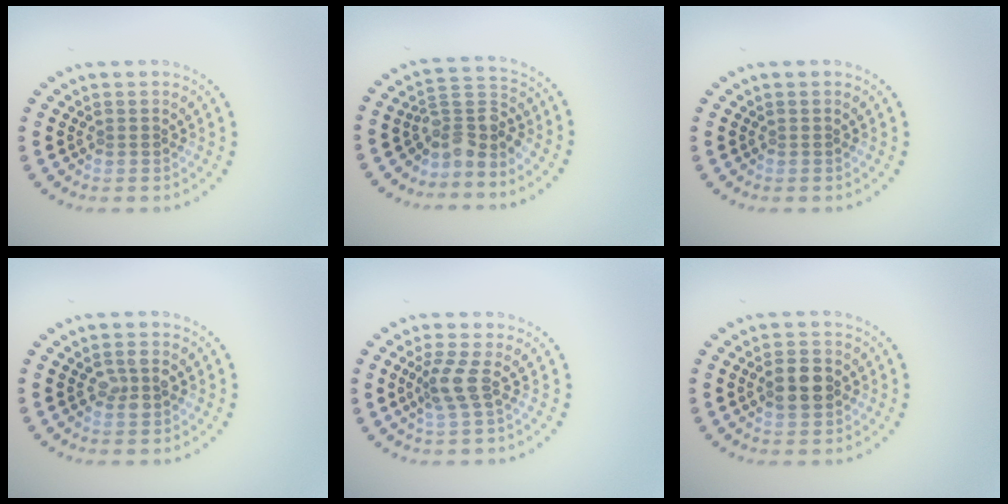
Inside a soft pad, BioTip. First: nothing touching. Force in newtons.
{"total": 3.3, "press": 2.6, "slide": 2.0}
{"total": 0.0}
{"total": 2.0, "press": 2.0, "slide": 0.2}
{"total": 2.4, "press": 1.8, "slide": 1.6}
{"total": 3.4, "press": 3.4, "slide": 0.1}